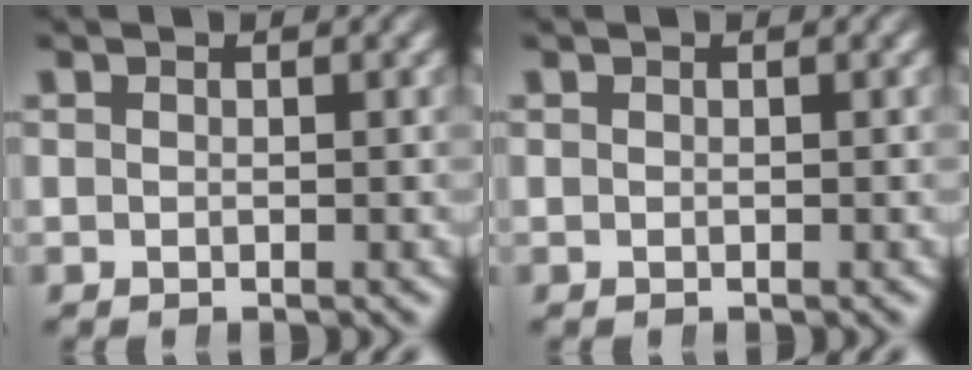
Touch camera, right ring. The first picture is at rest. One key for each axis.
{"total": 0.0}